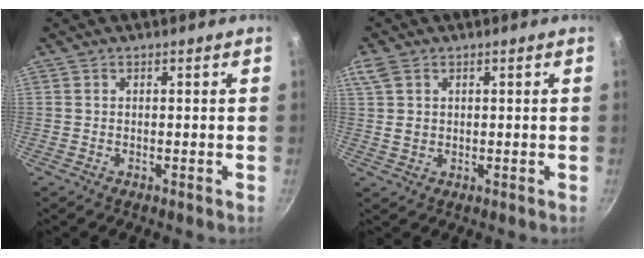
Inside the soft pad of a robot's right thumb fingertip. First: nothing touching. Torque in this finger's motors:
{"motor_torque": [-0.53, 0.64, 0.34, -0.23, 0.07]}